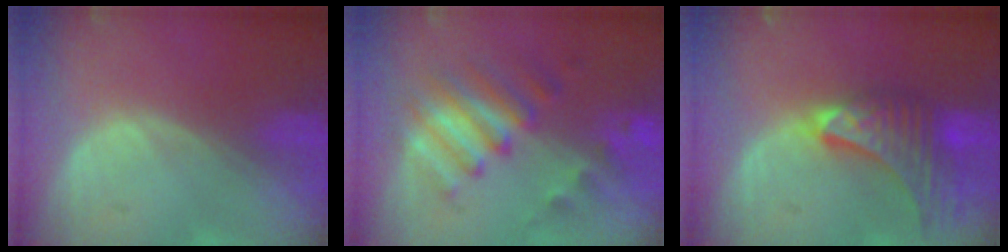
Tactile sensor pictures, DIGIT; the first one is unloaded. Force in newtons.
{"total": 8.1, "press": 7.7, "slide": 2.7}
{"total": 9.7, "press": 8.6, "slide": 4.4}